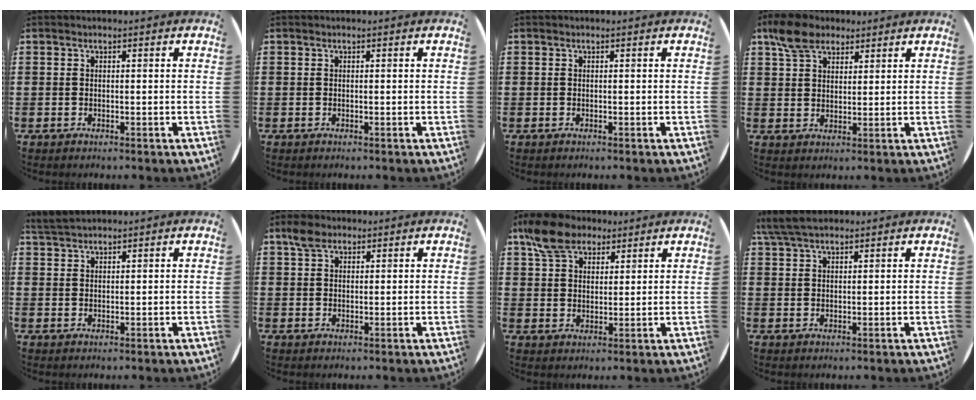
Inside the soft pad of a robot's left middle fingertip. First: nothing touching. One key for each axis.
{"total": 0.0}
{"total": 0.0}
{"total": 5.7, "fx": 4.5, "fy": 2.9, "fz": 2.0, "tx": -0.046, "ty": -0.001, "tz": 0.084}
{"total": 2.4, "fx": 2.3, "fy": 0.3, "fz": 0.4, "tx": -0.013, "ty": 0.002, "tz": 0.046}
{"total": 2.9, "fx": 2.2, "fy": 1.6, "fz": 1.1, "tx": -0.018, "ty": 0.004, "tz": 0.039}
{"total": 7.4, "fx": 5.8, "fy": 3.7, "fz": 2.7, "tx": -0.066, "ty": -0.003, "tz": 0.108}
{"total": 4.6, "fx": 3.9, "fy": 1.2, "fz": 2.2, "tx": -0.052, "ty": 0.003, "tz": 0.072}